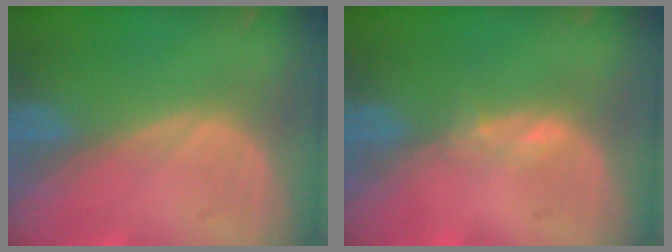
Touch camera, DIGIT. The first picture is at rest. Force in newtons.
{"total": 1.3, "press": 1.2, "slide": 0.5}